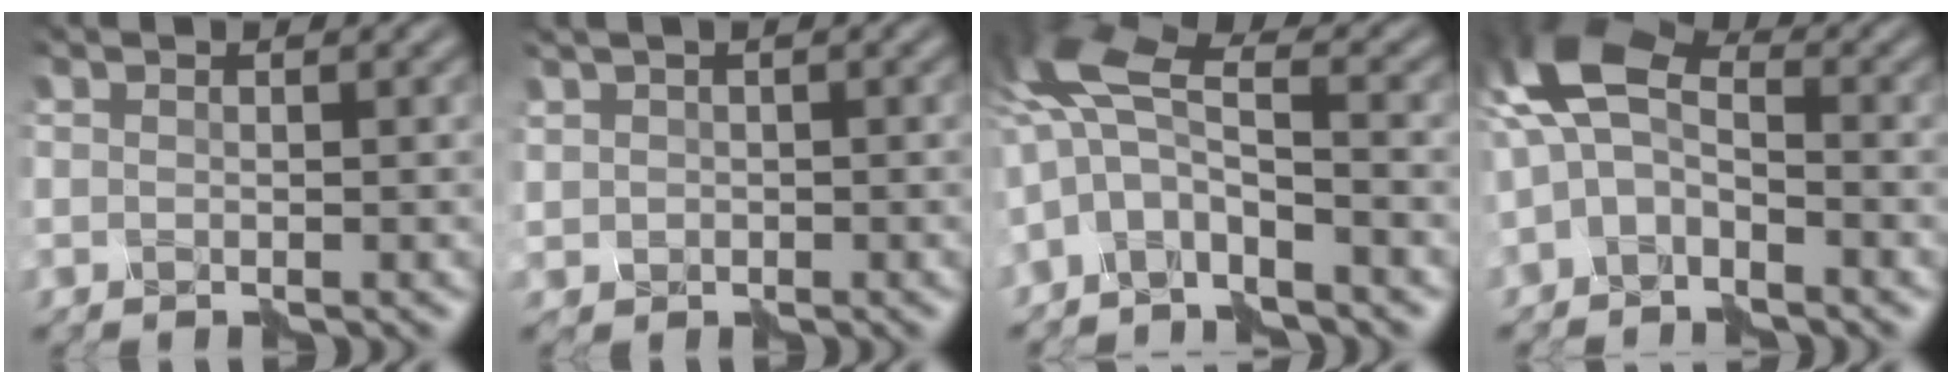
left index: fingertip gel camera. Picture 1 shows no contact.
{"total": 0.9, "force": [0.0, 0.6, -0.7], "torque": [0.015, 0.004, 0.008]}
{"total": 5.9, "force": [-2.3, 2.2, 5.0], "torque": [-0.105, 0.030, -0.055]}
{"total": 5.4, "force": [-1.0, 3.1, 4.3], "torque": [-0.095, 0.029, -0.032]}